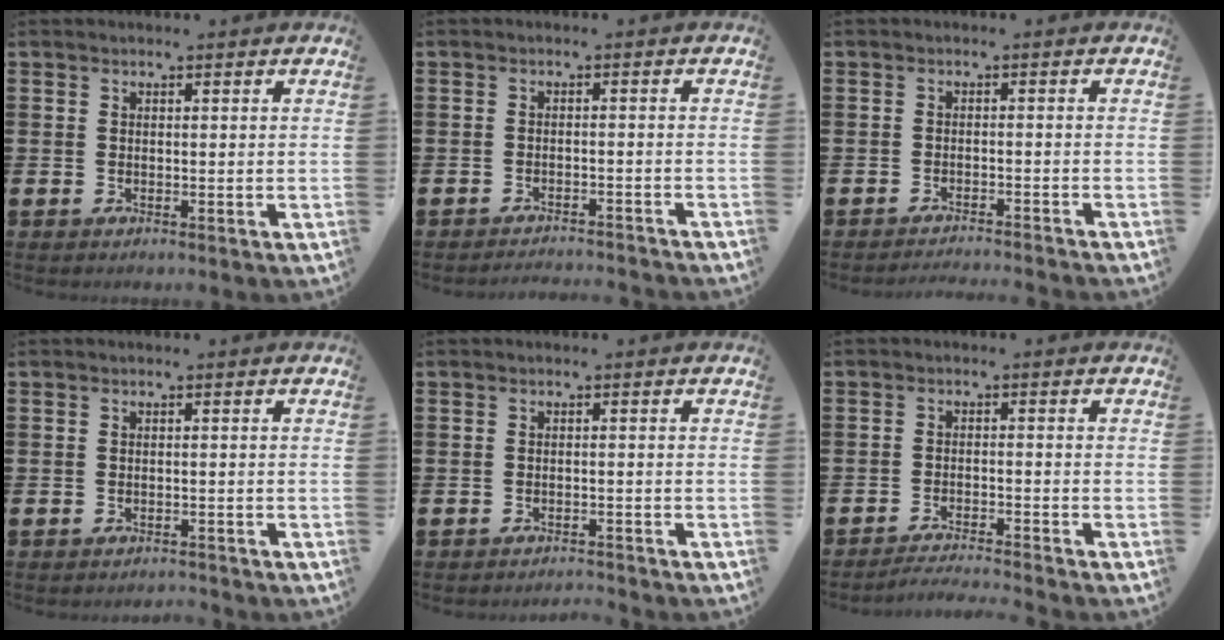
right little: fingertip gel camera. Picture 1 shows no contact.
{"total": 1.7, "force": [-1.7, -0.2, 0.0], "torque": [-0.002, 0.005, -0.035]}
{"total": 1.5, "force": [-1.5, -0.3, 0.0], "torque": [0.001, 0.004, -0.030]}
{"total": 0.9, "force": [-0.9, 0.0, 0.0], "torque": [-0.002, 0.000, -0.018]}
{"total": 1.2, "force": [-1.2, -0.1, -0.1], "torque": [-0.001, 0.003, -0.026]}
{"total": 2.2, "force": [-2.1, -0.4, 0.3], "torque": [-0.005, 0.003, -0.043]}